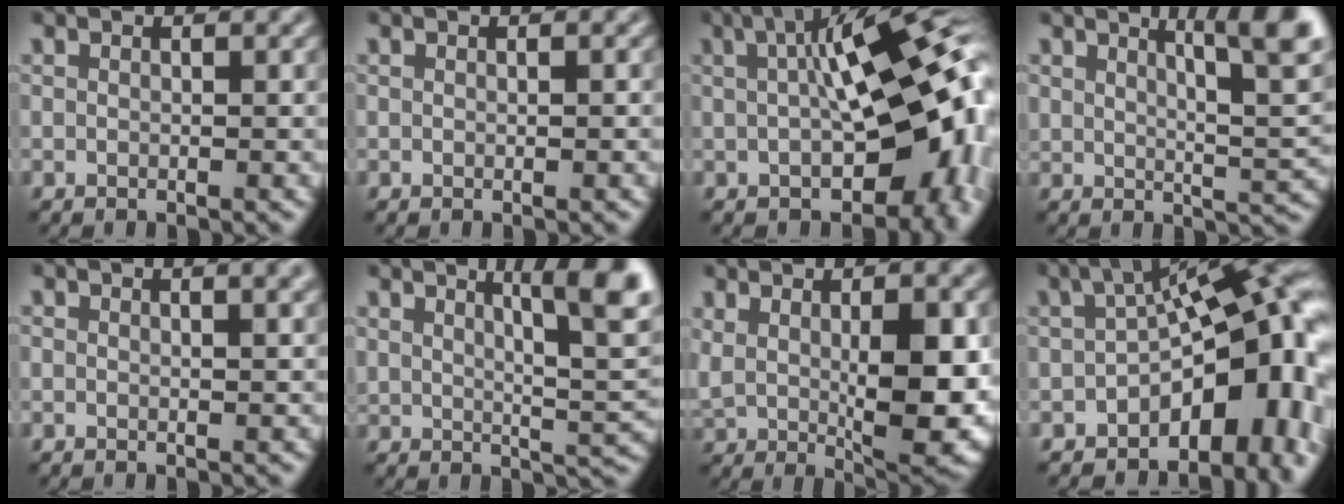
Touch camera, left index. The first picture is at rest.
{"total": 0.0}
{"total": 15.1, "force": [0.3, 7.2, 13.3], "torque": [-0.159, 0.004, 0.019]}
{"total": 6.3, "force": [3.5, 1.7, 4.9], "torque": [-0.058, 0.002, 0.059]}
{"total": 2.7, "force": [1.4, 1.1, 2.0], "torque": [-0.006, 0.004, 0.008]}
{"total": 7.7, "force": [3.9, 2.1, 6.3], "torque": [-0.074, 0.009, 0.063]}
{"total": 9.7, "force": [0.7, 3.5, 9.1], "torque": [-0.156, -0.022, 0.029]}
{"total": 13.7, "force": [-3.3, 7.0, 11.3], "torque": [-0.116, 0.009, -0.052]}